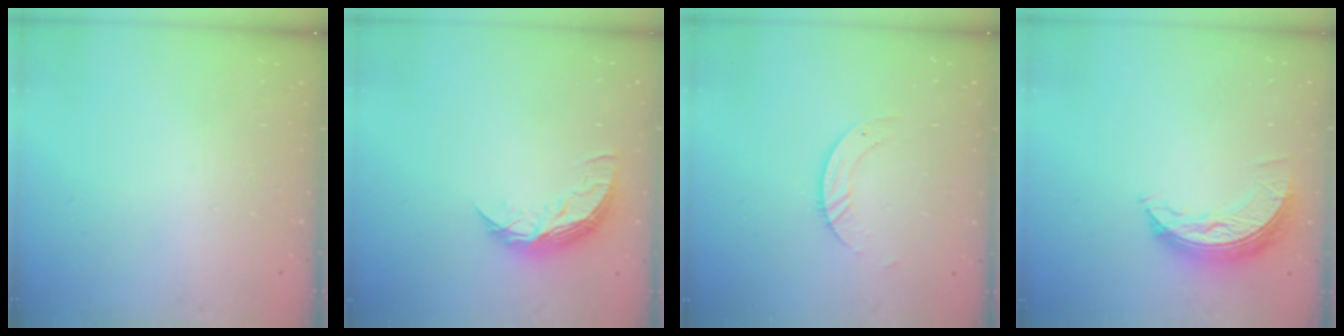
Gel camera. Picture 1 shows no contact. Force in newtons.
{"total": 8.3, "press": 8.3, "slide": 0.7}
{"total": 3.9, "press": 3.9, "slide": 0.1}
{"total": 8.4, "press": 8.4, "slide": 0.2}